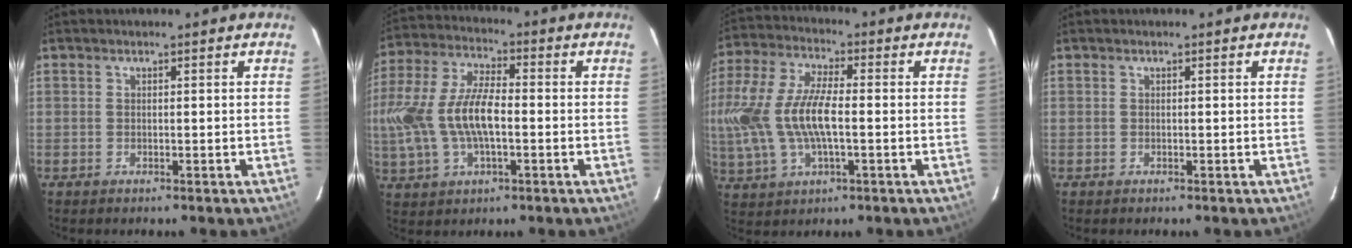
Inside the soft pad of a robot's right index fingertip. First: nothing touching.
{"total": 15.7, "force": [-1.8, 7.4, 13.7], "torque": [-0.297, 0.008, -0.031]}
{"total": 16.3, "force": [-1.3, 7.1, 14.6], "torque": [-0.317, 0.003, -0.023]}
{"total": 0.0}